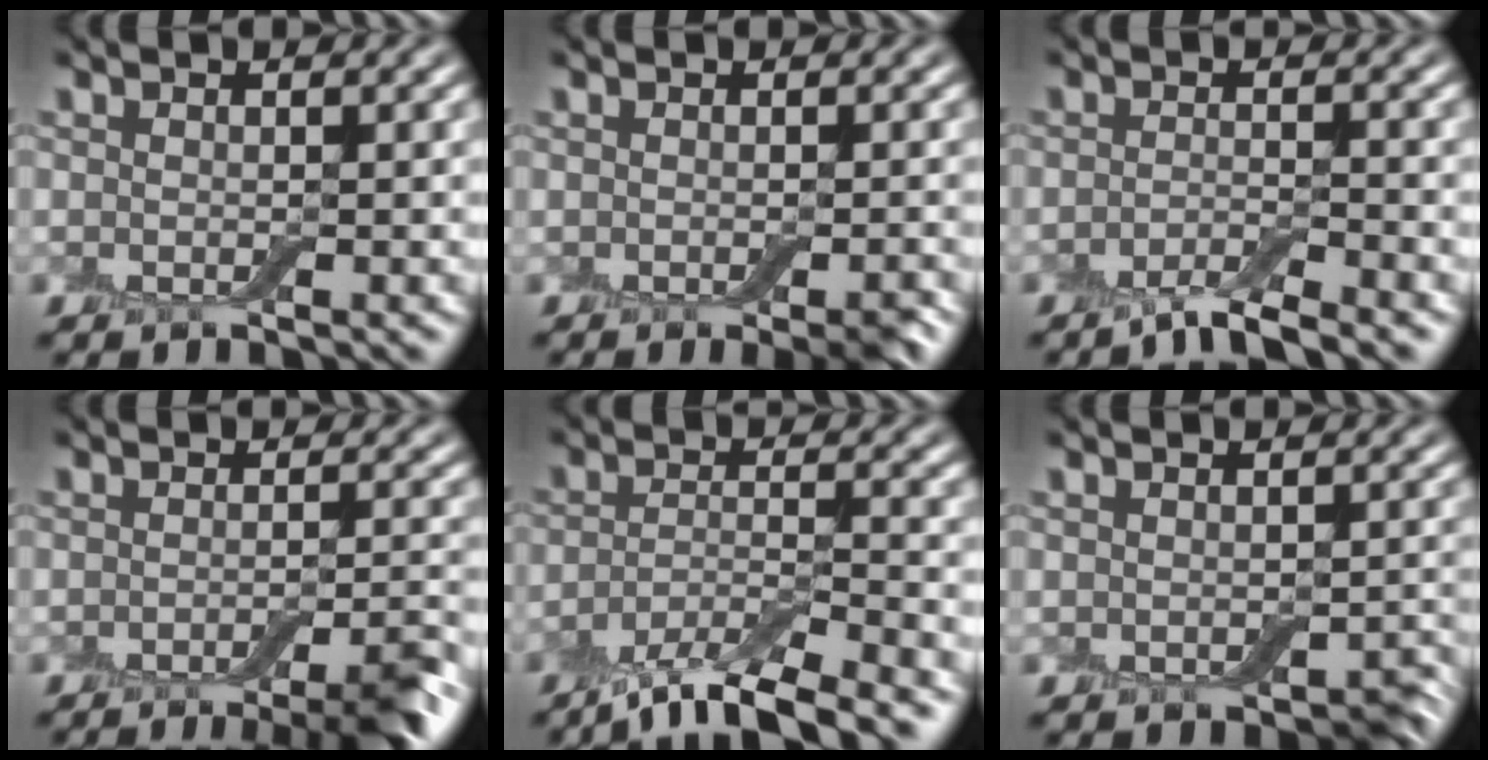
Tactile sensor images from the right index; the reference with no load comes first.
{"total": 2.0, "force": [-1.1, 0.4, 1.6], "torque": [-0.021, -0.003, -0.014]}
{"total": 2.9, "force": [-2.2, 0.4, 1.9], "torque": [-0.029, -0.001, -0.051]}
{"total": 5.5, "force": [-3.6, 1.1, 4.0], "torque": [-0.046, -0.007, -0.051]}
{"total": 6.5, "force": [-4.9, 1.5, 4.0], "torque": [-0.068, -0.007, -0.090]}
{"total": 1.9, "force": [-1.0, 1.2, 1.2], "torque": [-0.019, -0.012, -0.008]}